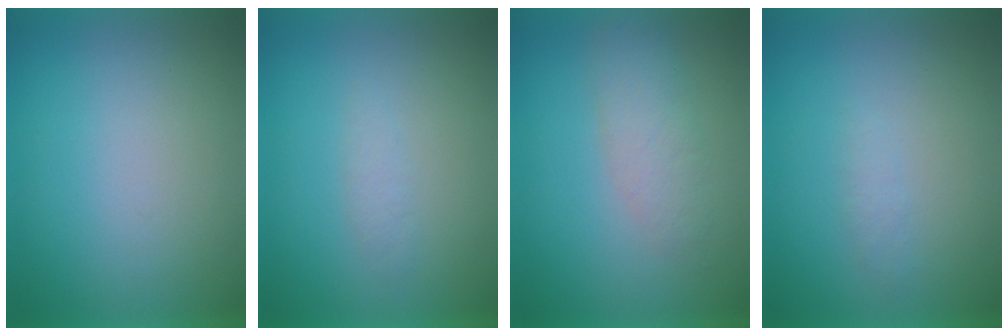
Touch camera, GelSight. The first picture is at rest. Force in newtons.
{"total": 1.3}
{"total": 2.9}
{"total": 1.2}